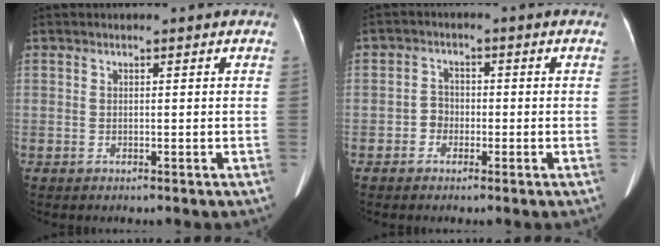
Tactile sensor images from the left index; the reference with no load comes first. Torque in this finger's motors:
{"motor_torque": [-0.04, 0.15, -0.01, 0.01]}